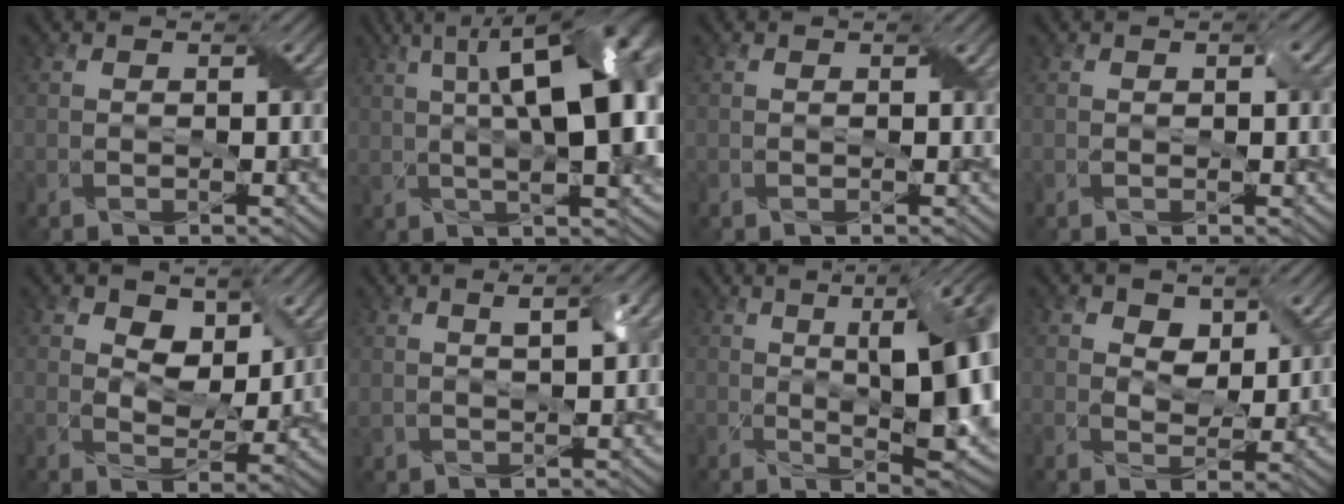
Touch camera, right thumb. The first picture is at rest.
{"total": 16.1, "force": [2.8, 6.0, 14.6], "torque": [-0.204, 0.032, 0.029]}
{"total": 0.0}
{"total": 1.3, "force": [0.1, 0.6, 1.1], "torque": [-0.017, 0.001, 0.004]}
{"total": 5.7, "force": [3.0, 3.4, 3.5], "torque": [-0.069, -0.009, 0.043]}
{"total": 4.0, "force": [1.7, 1.1, 3.4], "torque": [-0.066, 0.005, 0.031]}
{"total": 18.0, "force": [2.5, 6.7, 16.5], "torque": [-0.219, 0.029, 0.050]}
{"total": 4.3, "force": [2.1, 2.7, 2.7], "torque": [-0.055, -0.005, 0.031]}